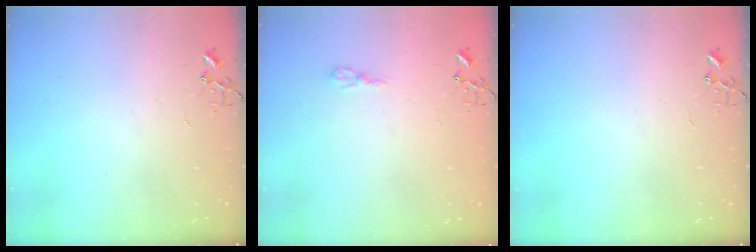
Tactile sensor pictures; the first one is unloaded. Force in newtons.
{"total": 4.4, "press": 4.4, "slide": 0.7}
{"total": 0.0}